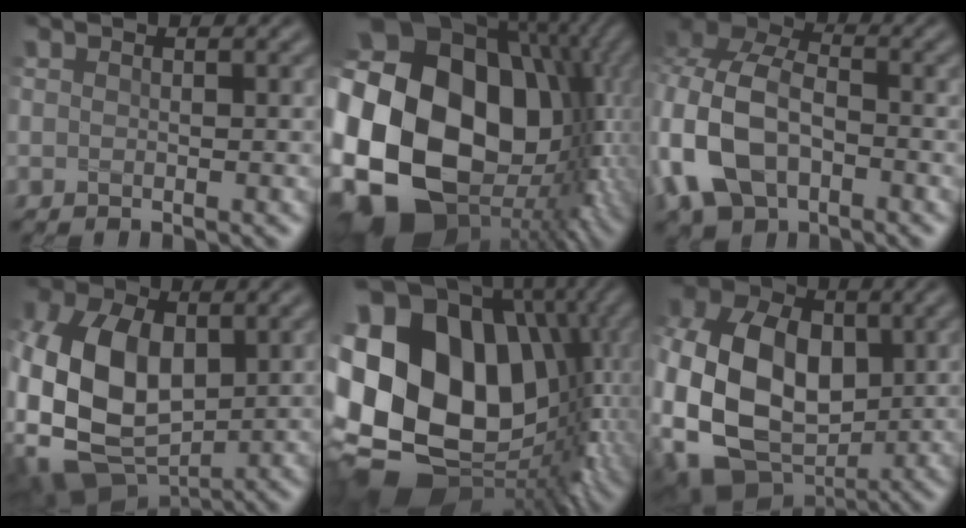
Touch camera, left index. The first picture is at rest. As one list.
[{"total": 22.2, "force": [-0.8, 16.0, 15.4], "torque": [-0.313, -0.002, 0.007]}, {"total": 9.6, "force": [-2.4, 6.8, 6.4], "torque": [-0.169, -0.008, -0.056]}, {"total": 11.5, "force": [-0.3, 7.7, 8.5], "torque": [-0.205, -0.010, -0.003]}, {"total": 21.1, "force": [0.2, 16.2, 13.4], "torque": [-0.270, -0.004, 0.029]}, {"total": 13.7, "force": [-1.8, 9.6, 9.6], "torque": [-0.212, -0.001, -0.036]}]